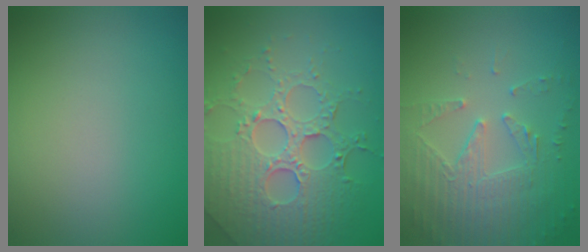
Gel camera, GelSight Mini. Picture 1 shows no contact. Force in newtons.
{"total": 7.1, "press": 5.5, "slide": 4.6}
{"total": 5.6, "press": 3.7, "slide": 4.2}